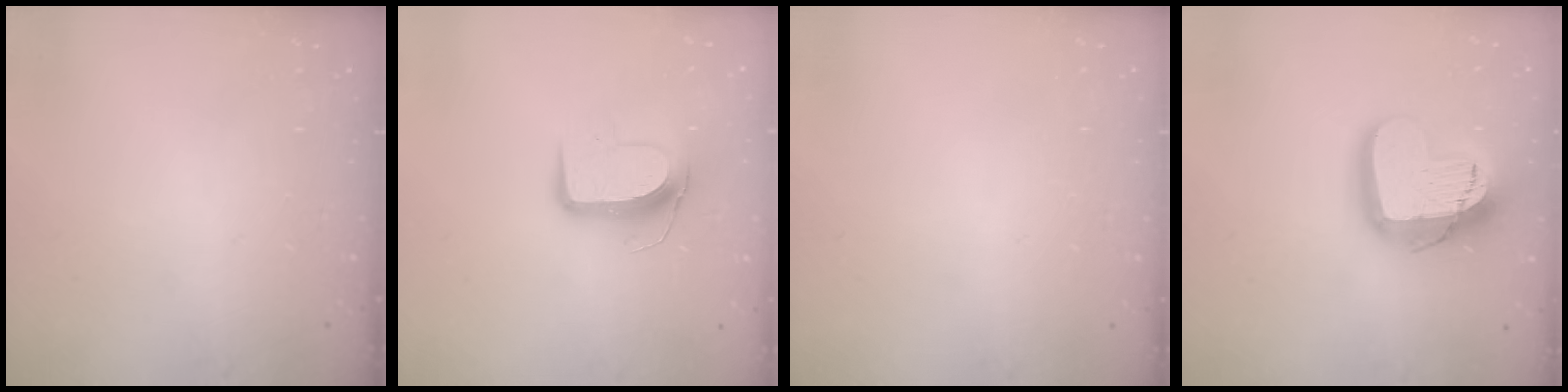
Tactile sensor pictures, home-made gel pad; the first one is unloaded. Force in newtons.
{"total": 9.6, "press": 9.6, "slide": 0.7}
{"total": 0.0}
{"total": 19.1, "press": 19.1, "slide": 1.4}